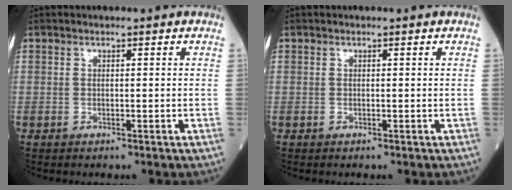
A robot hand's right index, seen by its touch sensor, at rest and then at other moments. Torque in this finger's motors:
{"motor_torque": [0.00, 0.00, 0.00, 0.00]}